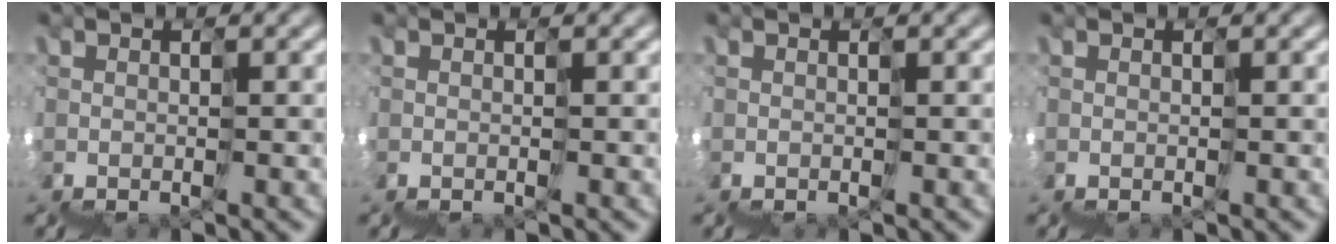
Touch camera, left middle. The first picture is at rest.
{"total": 0.0}
{"total": 0.0}
{"total": 0.0}